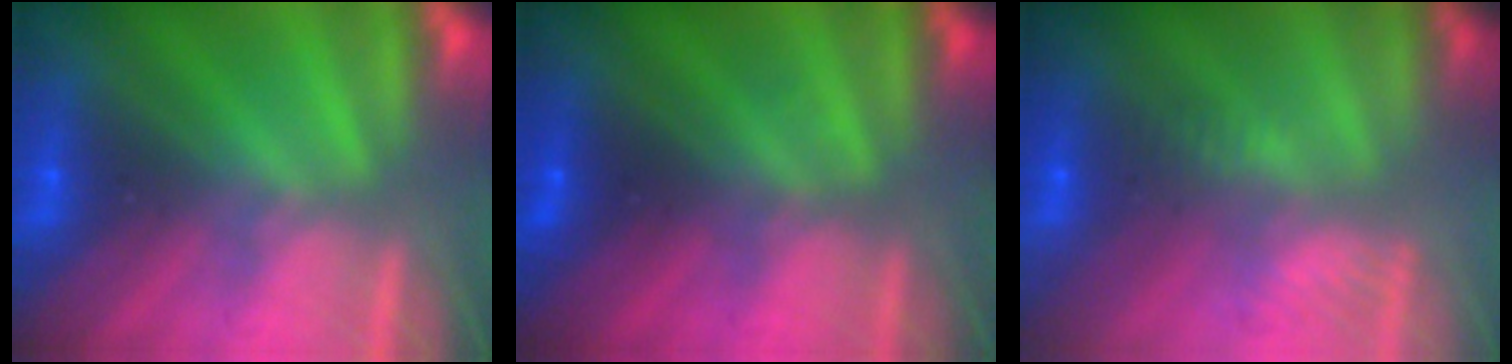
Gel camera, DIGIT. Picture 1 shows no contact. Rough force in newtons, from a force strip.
{"total": 1.3}
{"total": 2.6}